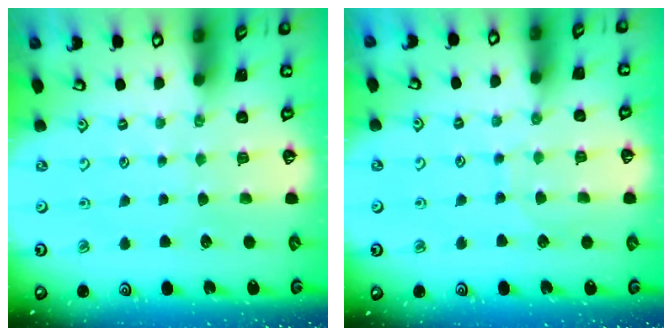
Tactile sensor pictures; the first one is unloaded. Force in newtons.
{"total": 6.5, "press": 6.5, "slide": 0.5}